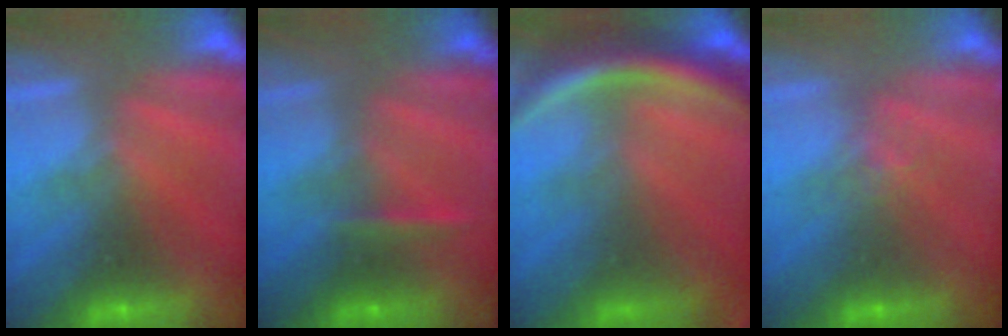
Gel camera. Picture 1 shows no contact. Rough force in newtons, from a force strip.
{"total": 2.4}
{"total": 9.9}
{"total": 1.2}